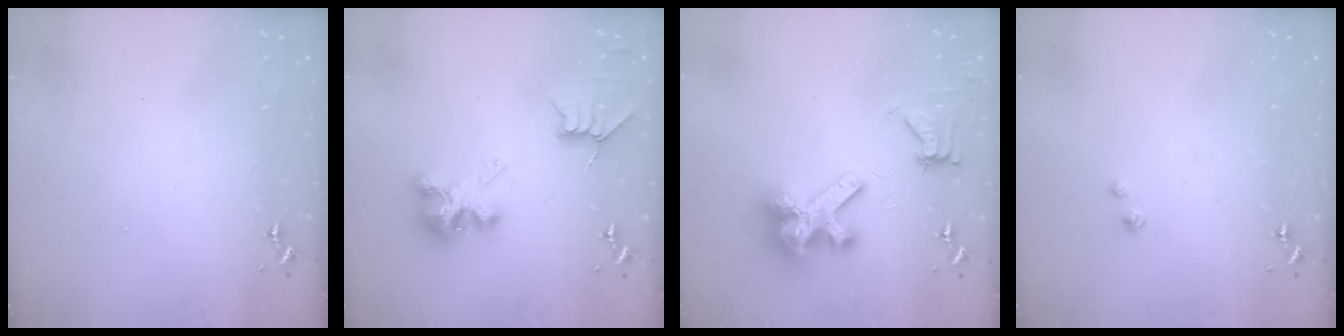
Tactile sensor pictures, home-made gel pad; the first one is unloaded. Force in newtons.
{"total": 8.3, "press": 8.3, "slide": 0.1}
{"total": 13.0, "press": 12.8, "slide": 1.8}
{"total": 2.3, "press": 2.3, "slide": 0.3}